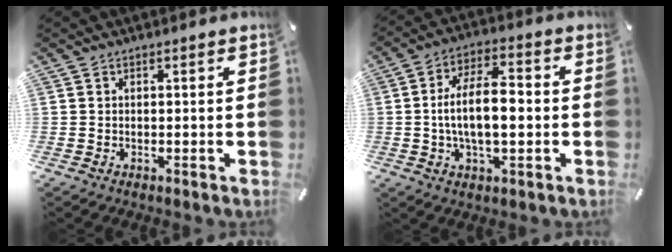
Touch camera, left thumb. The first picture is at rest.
{"total": 11.6, "force": [-0.9, 5.6, 10.1], "torque": [-0.186, 0.005, -0.022]}